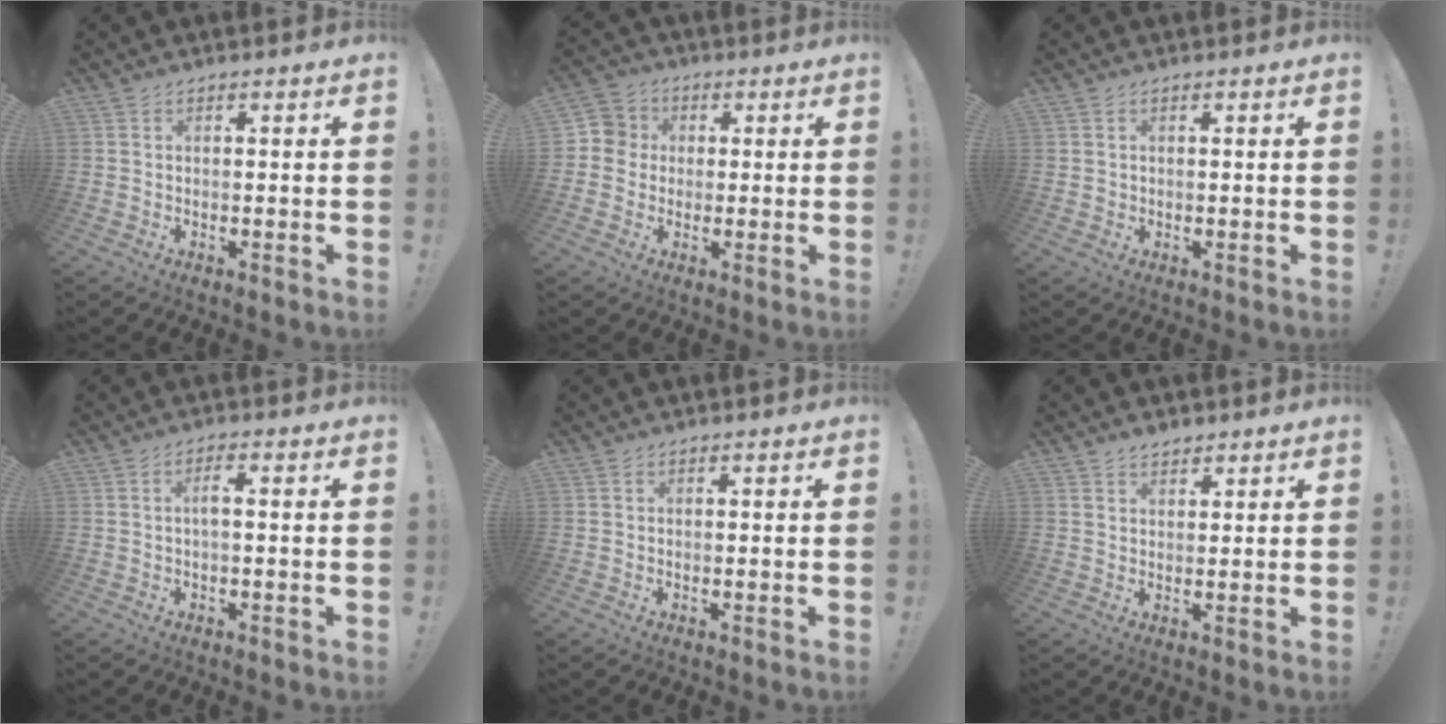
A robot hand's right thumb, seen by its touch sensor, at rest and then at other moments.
{"total": 5.7, "force": [0.1, 5.6, 1.0], "torque": [-0.008, 0.008, 0.002]}
{"total": 0.9, "force": [0.4, 0.8, 0.0], "torque": [0.003, 0.000, 0.007]}
{"total": 2.8, "force": [-0.2, 0.6, 2.7], "torque": [-0.056, 0.006, -0.006]}
{"total": 0.0}
{"total": 2.7, "force": [2.3, 1.2, 0.5], "torque": [0.001, -0.015, 0.041]}